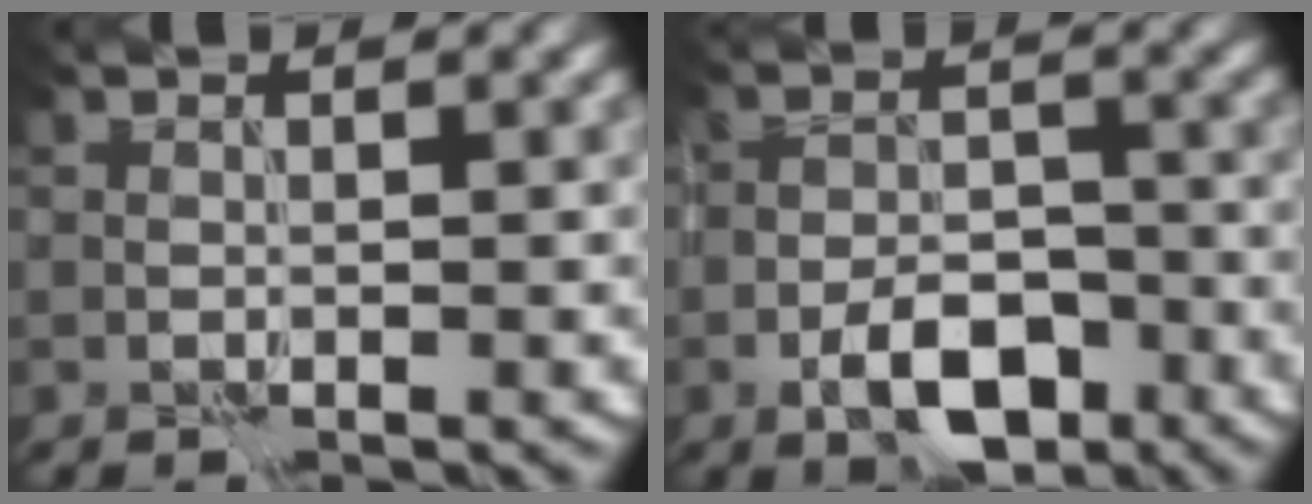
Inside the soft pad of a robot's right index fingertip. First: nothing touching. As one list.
[{"total": 5.3, "force": [-2.9, 2.4, 3.6], "torque": [-0.057, 0.000, -0.053]}]